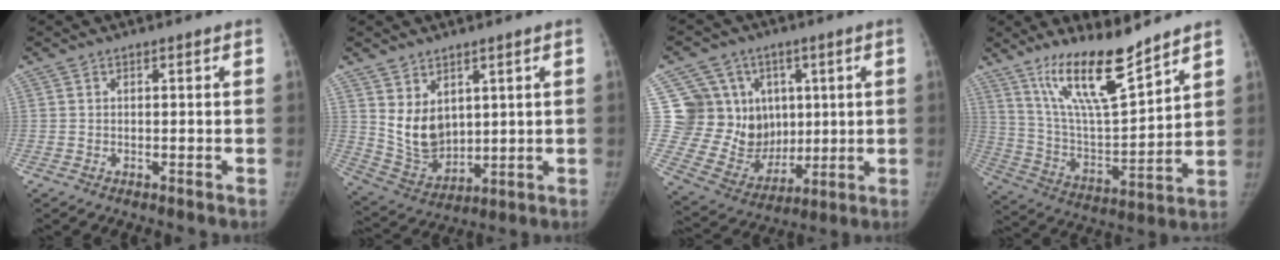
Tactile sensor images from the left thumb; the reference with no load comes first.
{"total": 9.4, "force": [3.2, 6.6, 5.8], "torque": [-0.077, -0.031, 0.089]}
{"total": 15.9, "force": [3.7, 13.9, 6.9], "torque": [-0.073, -0.005, 0.094]}
{"total": 16.9, "force": [12.3, 3.6, 11.0], "torque": [-0.173, -0.077, 0.233]}